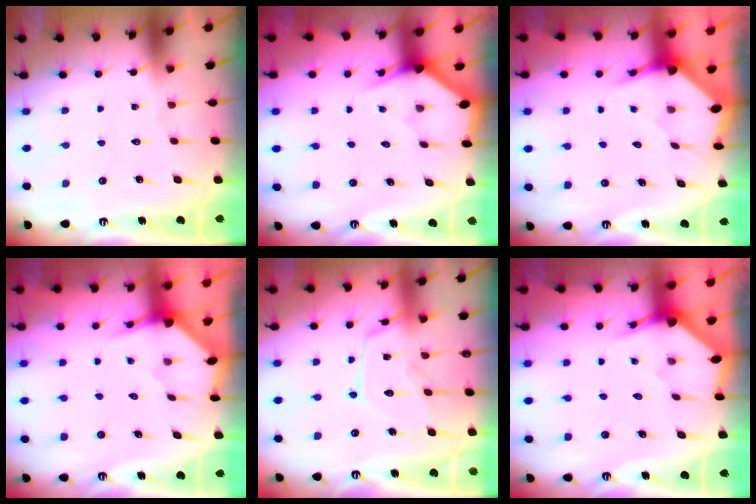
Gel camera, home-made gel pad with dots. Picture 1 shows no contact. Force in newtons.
{"total": 3.0, "press": 3.0, "slide": 0.2}
{"total": 3.4, "press": 3.3, "slide": 0.4}
{"total": 3.2, "press": 3.2, "slide": 0.3}
{"total": 12.8, "press": 12.7, "slide": 1.2}
{"total": 2.9, "press": 2.9, "slide": 0.3}